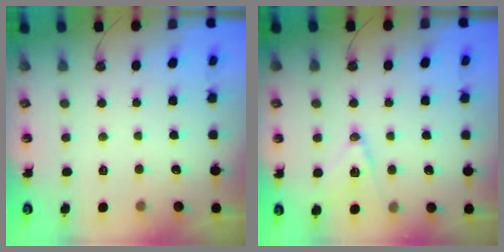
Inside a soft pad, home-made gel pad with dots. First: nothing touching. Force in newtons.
{"total": 11.7, "press": 11.3, "slide": 2.7}